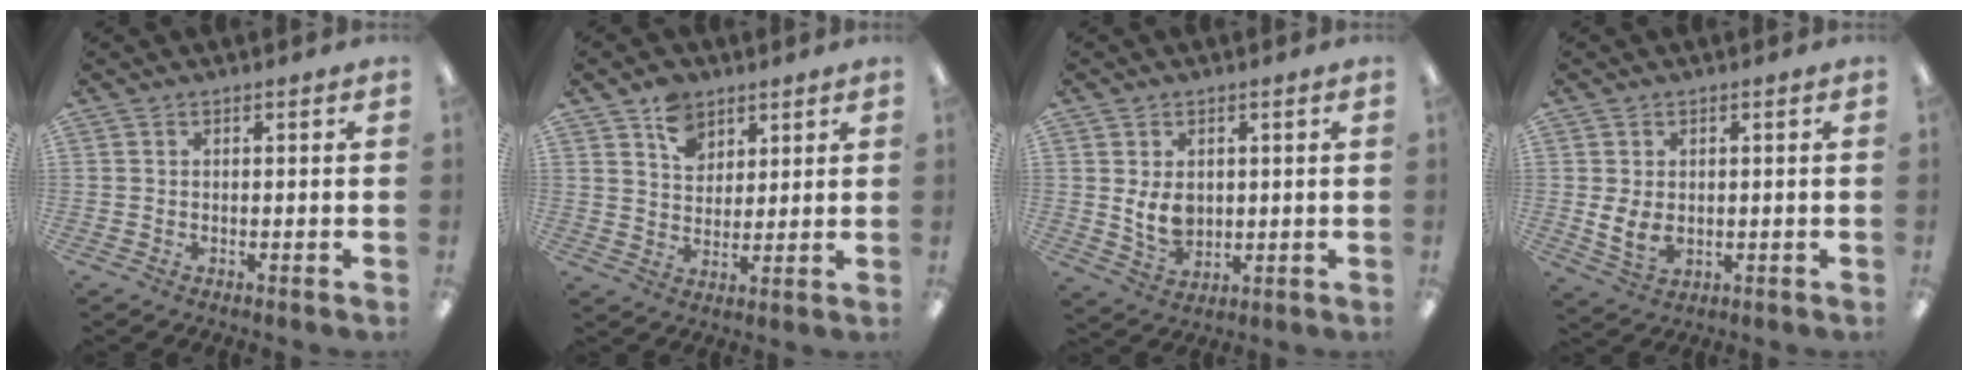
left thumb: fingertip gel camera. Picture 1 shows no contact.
{"total": 8.3, "force": [5.1, 5.9, 2.7], "torque": [-0.036, -0.018, 0.094]}
{"total": 6.7, "force": [1.3, 5.1, 4.1], "torque": [-0.073, -0.005, 0.021]}
{"total": 5.4, "force": [0.2, 3.7, 3.9], "torque": [-0.065, -0.005, 0.003]}